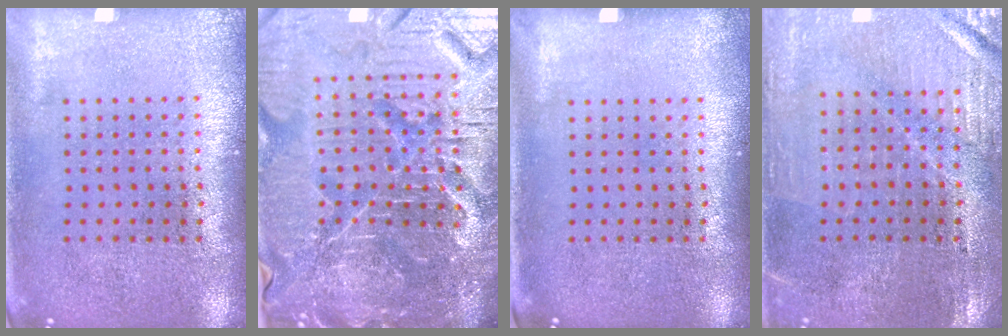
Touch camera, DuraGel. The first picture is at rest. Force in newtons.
{"total": 7.2, "press": 6.4, "slide": 3.4}
{"total": 0.0}
{"total": 0.9, "press": 0.8, "slide": 0.3}